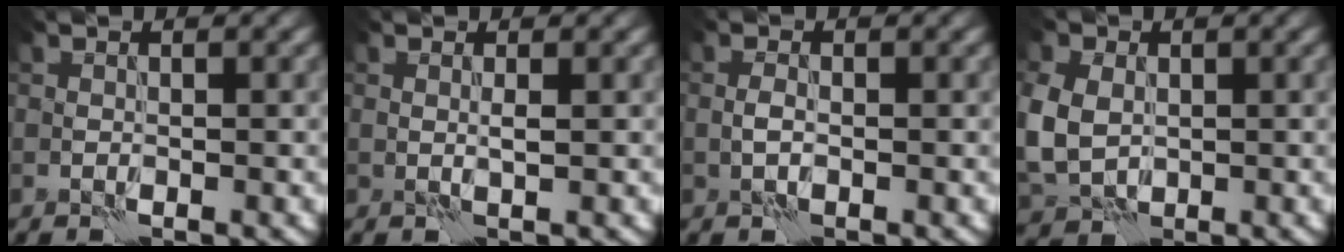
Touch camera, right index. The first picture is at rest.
{"total": 0.7, "force": [0.2, -0.3, 0.6], "torque": [-0.014, 0.005, 0.003]}
{"total": 1.1, "force": [-0.4, 0.3, 0.9], "torque": [-0.022, 0.006, -0.010]}
{"total": 6.7, "force": [0.1, 5.3, 4.1], "torque": [-0.114, 0.004, 0.000]}